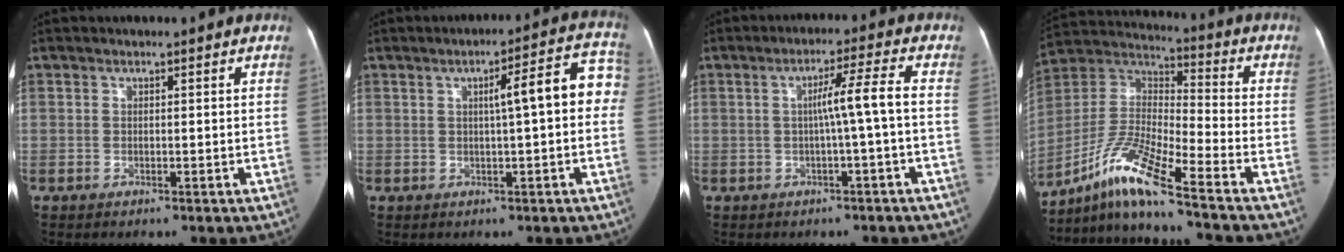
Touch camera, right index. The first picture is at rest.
{"total": 8.4, "force": [0.9, 1.5, 8.2], "torque": [-0.101, 0.036, 0.007]}
{"total": 5.5, "force": [-0.6, -1.1, 5.3], "torque": [-0.086, 0.014, -0.008]}
{"total": 12.2, "force": [-9.1, -0.3, 8.2], "torque": [-0.175, 0.008, -0.170]}